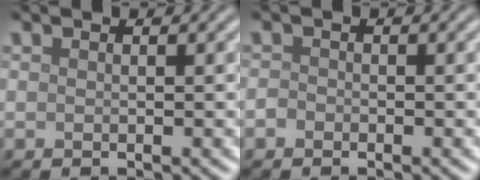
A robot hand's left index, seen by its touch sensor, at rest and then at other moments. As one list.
[{"total": 0.7, "force": [-0.5, 0.5, 0.2], "torque": [-0.002, -0.002, -0.012]}]